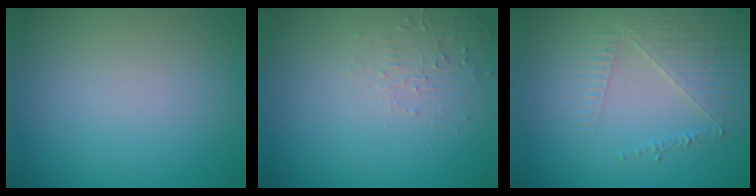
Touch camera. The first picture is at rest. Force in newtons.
{"total": 1.5, "press": 1.5, "slide": 0.3}
{"total": 3.7, "press": 3.1, "slide": 2.0}